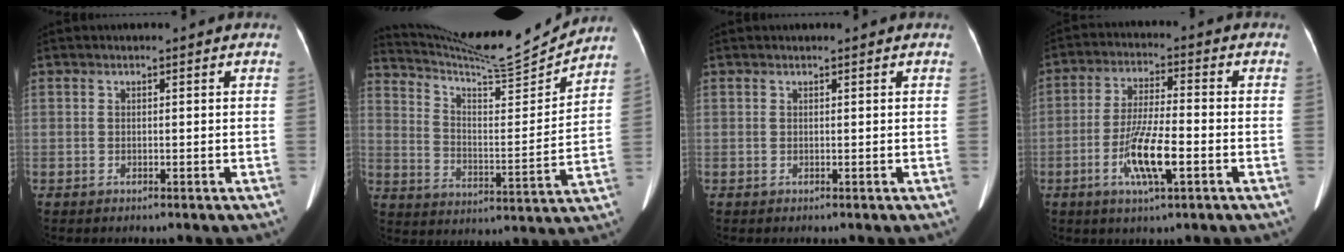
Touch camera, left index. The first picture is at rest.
{"total": 16.3, "force": [15.8, -0.8, 4.0], "torque": [-0.085, -0.033, 0.248]}
{"total": 0.0}
{"total": 9.3, "force": [-3.4, 1.4, 8.5], "torque": [-0.167, -0.007, -0.062]}